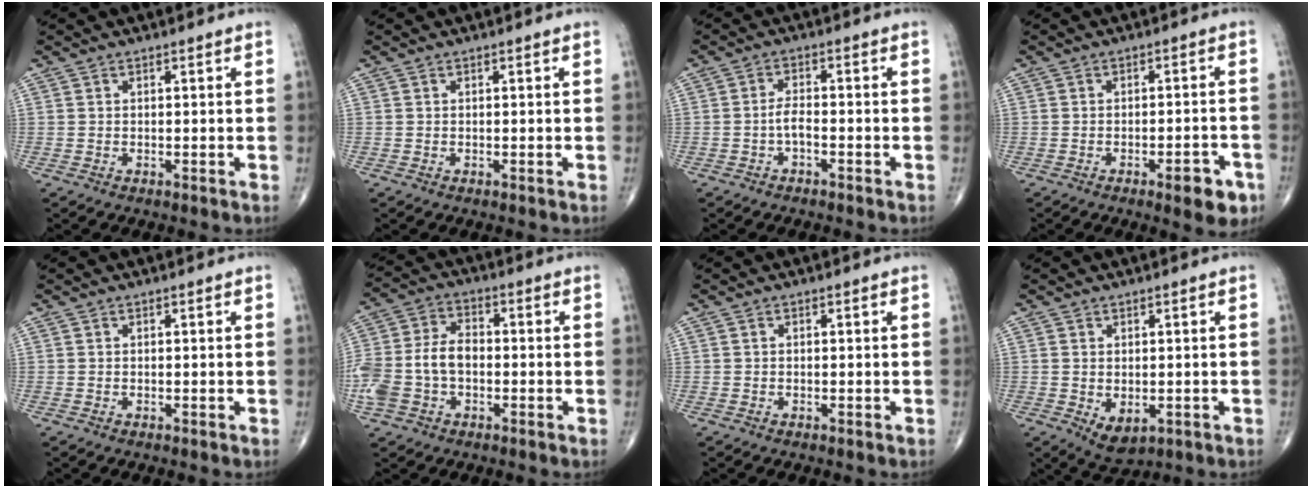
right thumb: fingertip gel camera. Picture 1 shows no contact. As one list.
[{"total": 0.0}, {"total": 2.7, "force": [-1.1, 1.1, 2.1], "torque": [-0.039, 0.014, -0.024]}, {"total": 6.5, "force": [-3.4, 2.3, 5.1], "torque": [-0.051, 0.017, -0.039]}, {"total": 0.0}, {"total": 12.0, "force": [-2.1, 8.1, 8.6], "torque": [-0.184, 0.035, -0.045]}, {"total": 0.0}, {"total": 4.9, "force": [-1.1, 3.1, 3.6], "torque": [-0.053, -0.008, -0.002]}]